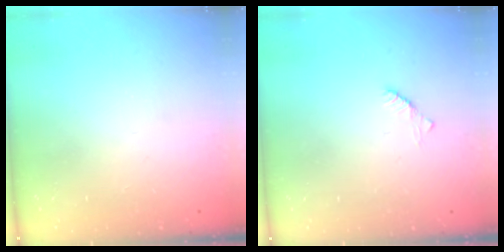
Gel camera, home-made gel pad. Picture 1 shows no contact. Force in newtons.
{"total": 2.2, "press": 2.2, "slide": 0.3}